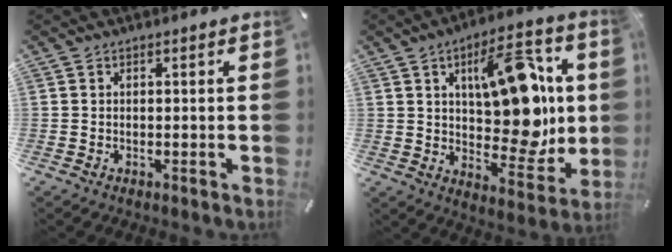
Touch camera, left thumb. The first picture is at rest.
{"total": 19.8, "force": [5.1, 10.5, 16.0], "torque": [-0.204, -0.022, 0.081]}